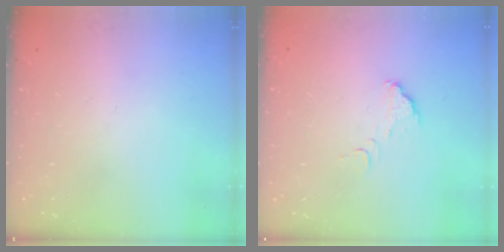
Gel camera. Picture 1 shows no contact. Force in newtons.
{"total": 2.9, "press": 2.9, "slide": 0.1}